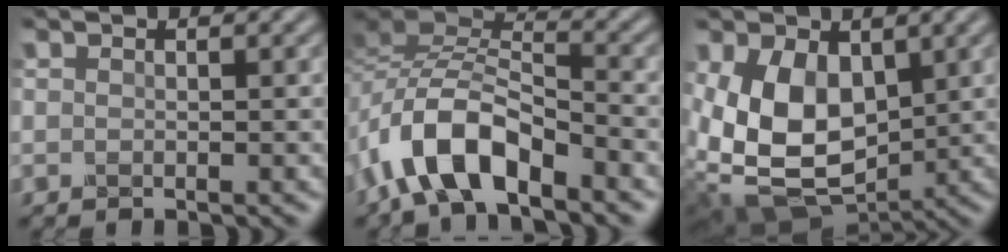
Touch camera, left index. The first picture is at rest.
{"total": 7.9, "force": [-4.9, 3.3, 5.2], "torque": [-0.099, 0.007, -0.101]}
{"total": 9.9, "force": [0.9, 6.9, 7.1], "torque": [-0.164, -0.018, 0.024]}